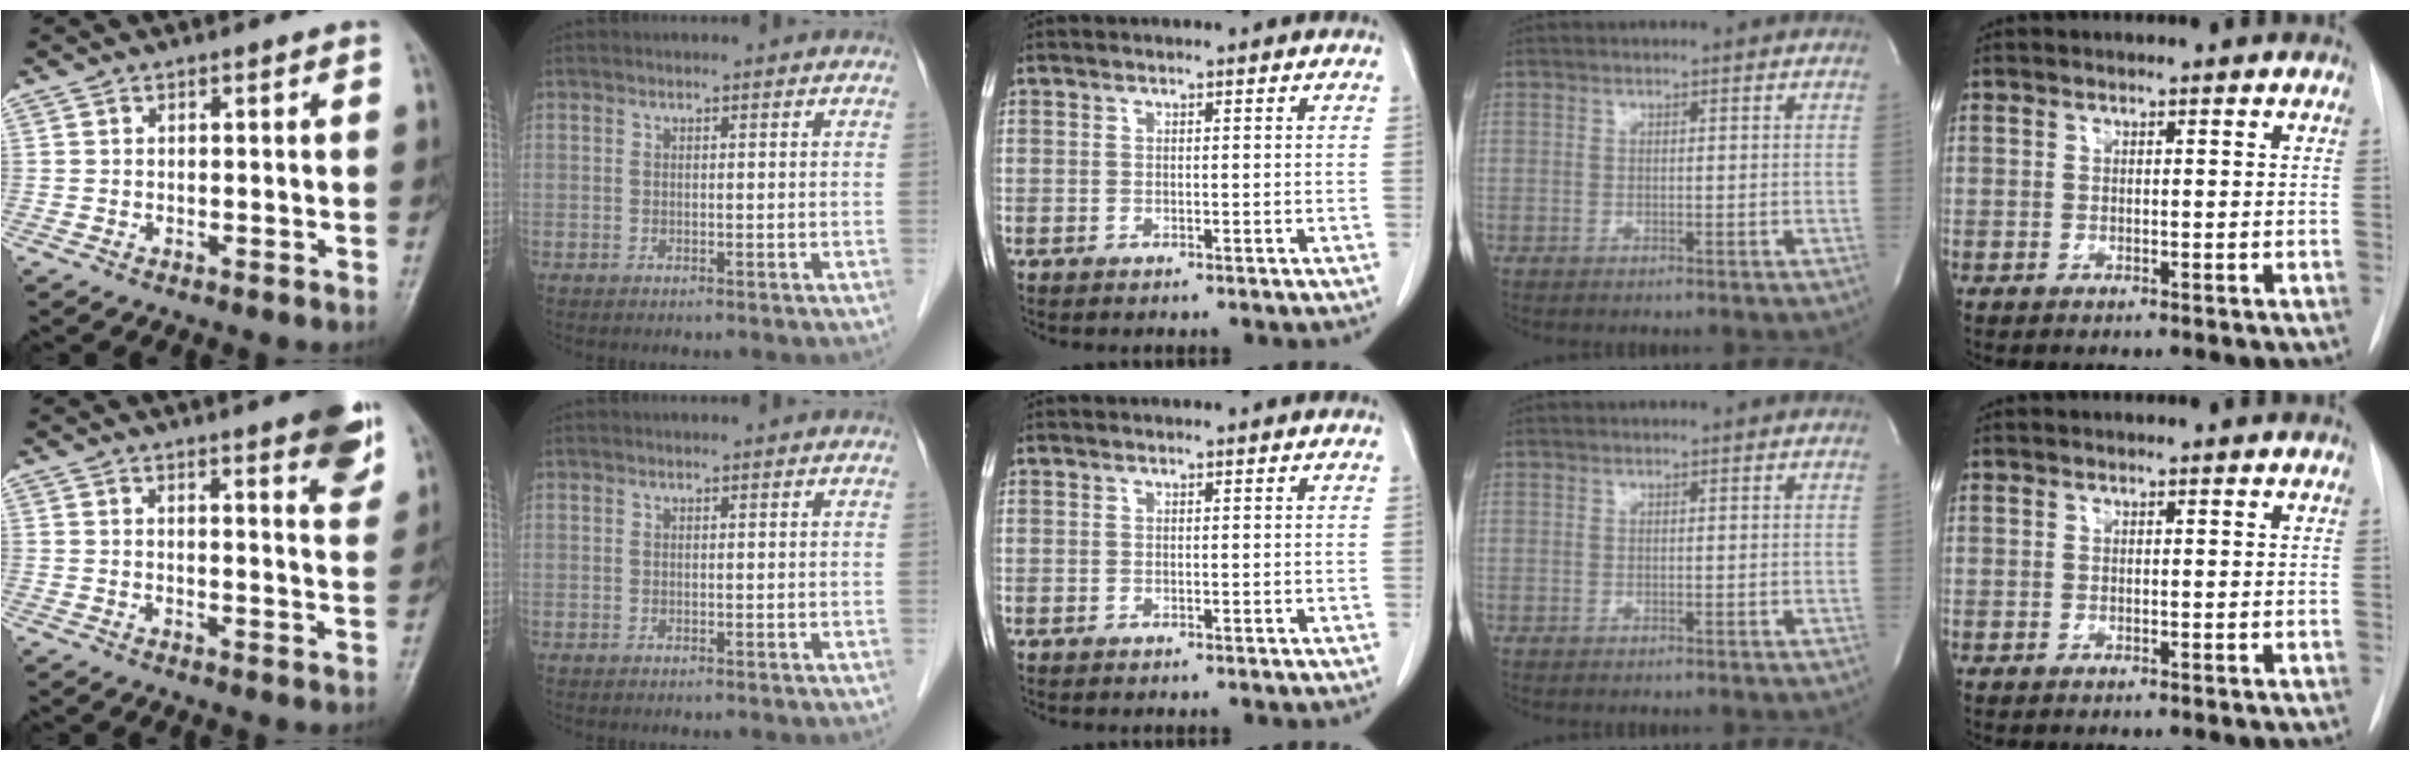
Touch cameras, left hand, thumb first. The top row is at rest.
{"thumb": {"total": 9.1, "force": [5.5, 1.9, 6.9], "torque": [-0.066, -0.025, 0.063]}}